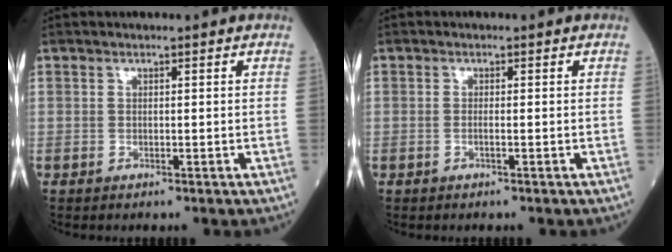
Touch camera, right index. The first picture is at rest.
{"total": 0.7, "force": [-0.2, 0.0, 0.6], "torque": [-0.015, 0.000, -0.005]}